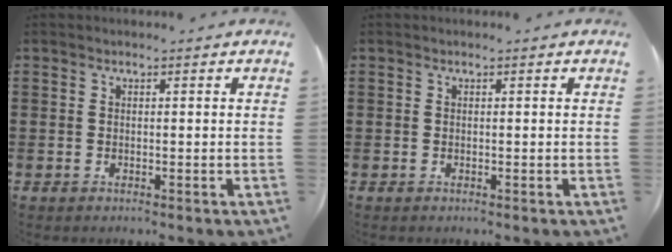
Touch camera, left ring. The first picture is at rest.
{"total": 0.0}